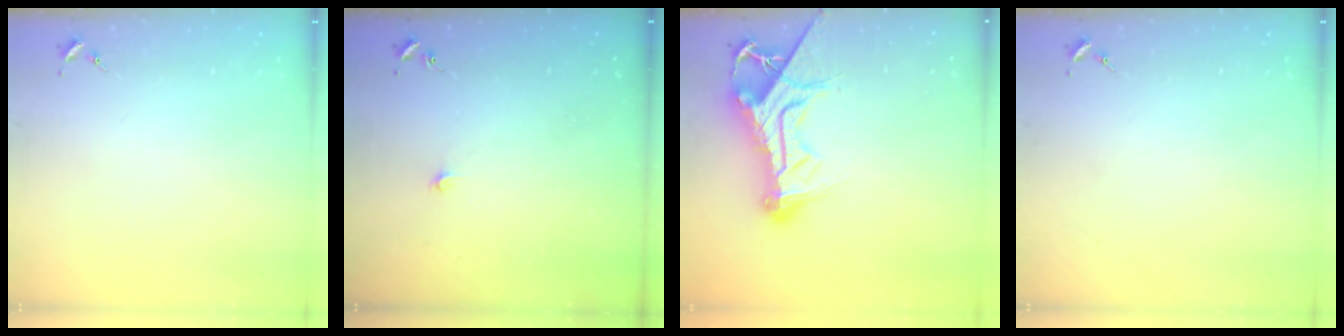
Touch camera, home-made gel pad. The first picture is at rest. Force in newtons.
{"total": 5.7, "press": 5.7, "slide": 0.5}
{"total": 16.3, "press": 16.3, "slide": 1.3}
{"total": 0.0}